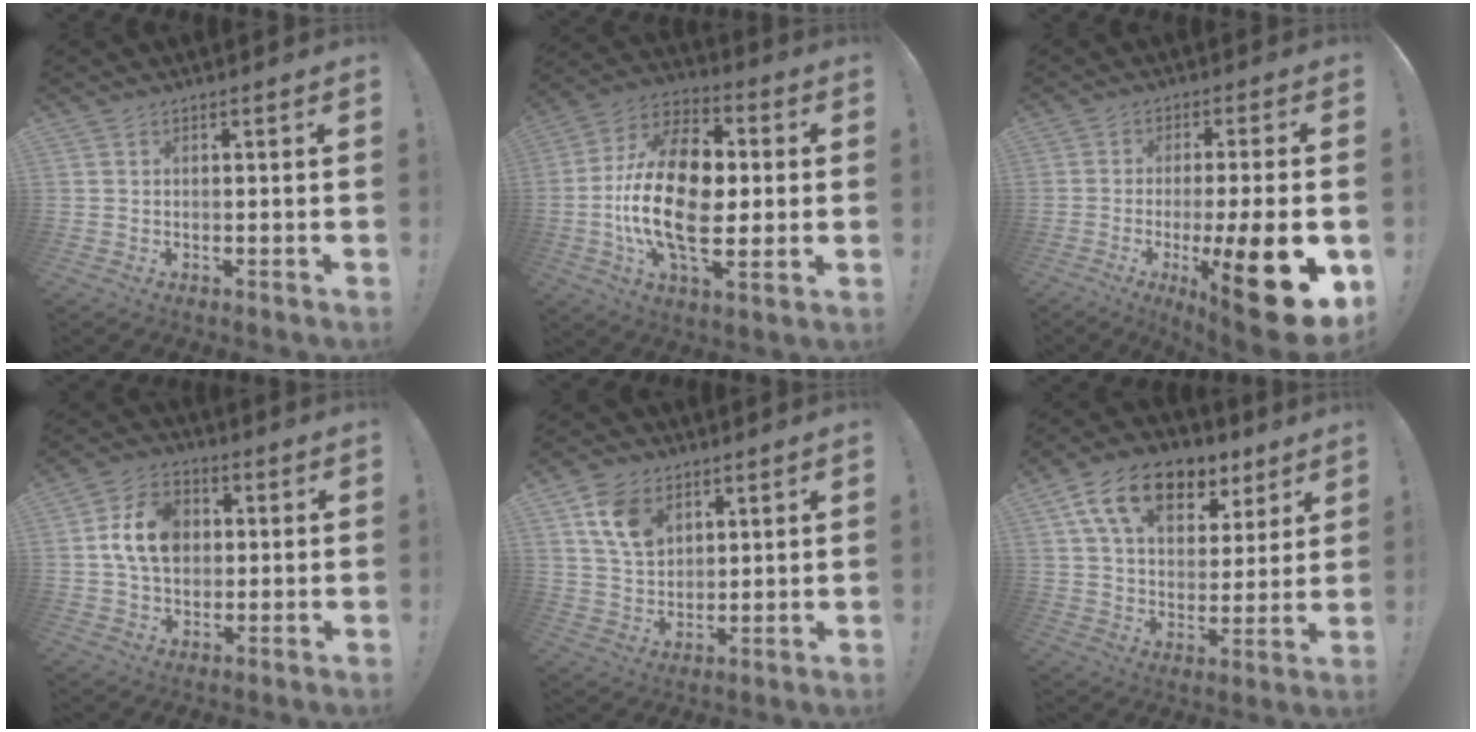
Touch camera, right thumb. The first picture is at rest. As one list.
[{"total": 23.8, "force": [-2.0, 13.1, 19.8], "torque": [-0.374, 0.009, -0.031]}, {"total": 20.4, "force": [-6.8, 3.8, 18.8], "torque": [-0.270, 0.024, -0.094]}, {"total": 12.6, "force": [1.7, 9.5, 8.1], "torque": [-0.130, 0.007, 0.033]}, {"total": 12.0, "force": [6.4, 8.2, 5.8], "torque": [-0.098, -0.019, 0.127]}, {"total": 16.8, "force": [9.3, 10.2, 9.6], "torque": [-0.161, -0.042, 0.169]}]